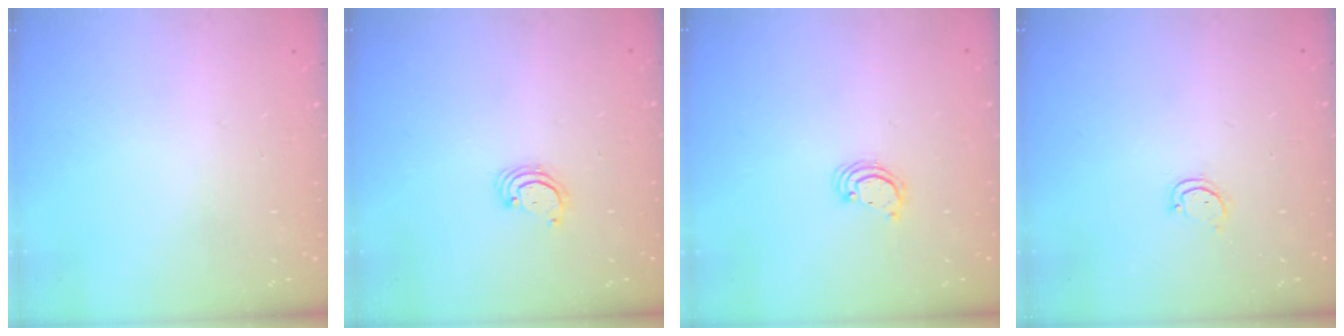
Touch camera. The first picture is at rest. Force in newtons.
{"total": 2.3, "press": 2.3, "slide": 0.2}
{"total": 2.2, "press": 2.2, "slide": 0.2}
{"total": 2.7, "press": 2.6, "slide": 0.3}